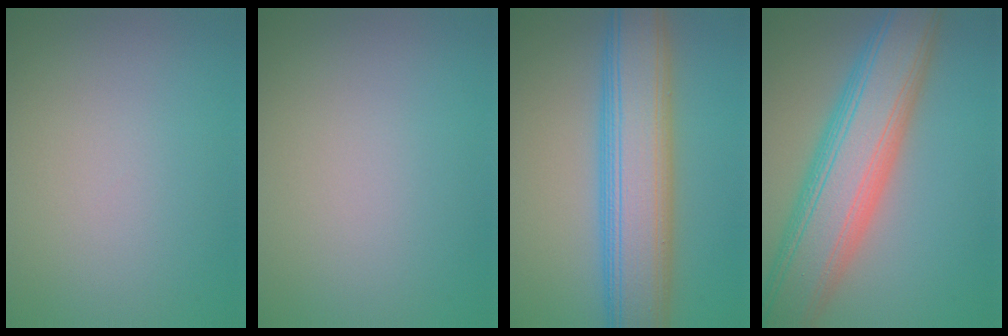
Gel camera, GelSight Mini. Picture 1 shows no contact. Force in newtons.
{"total": 0.0}
{"total": 9.4, "press": 9.4, "slide": 0.3}
{"total": 10.6, "press": 10.6, "slide": 0.5}